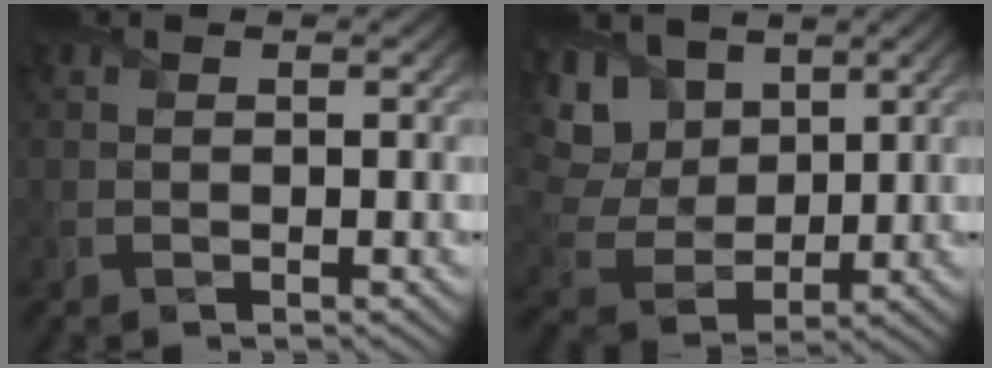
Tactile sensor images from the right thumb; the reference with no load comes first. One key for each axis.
{"total": 11.7, "fx": 5.5, "fy": 8.0, "fz": 6.4, "tx": -0.196, "ty": 0.017, "tz": 0.113}